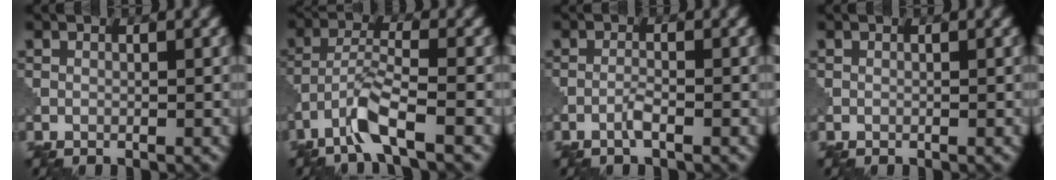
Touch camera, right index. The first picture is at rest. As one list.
[{"total": 4.3, "force": [-2.9, 0.5, 3.1], "torque": [-0.065, 0.006, -0.067]}, {"total": 1.3, "force": [-0.8, 0.1, 1.0], "torque": [-0.020, 0.004, -0.017]}, {"total": 0.0}]